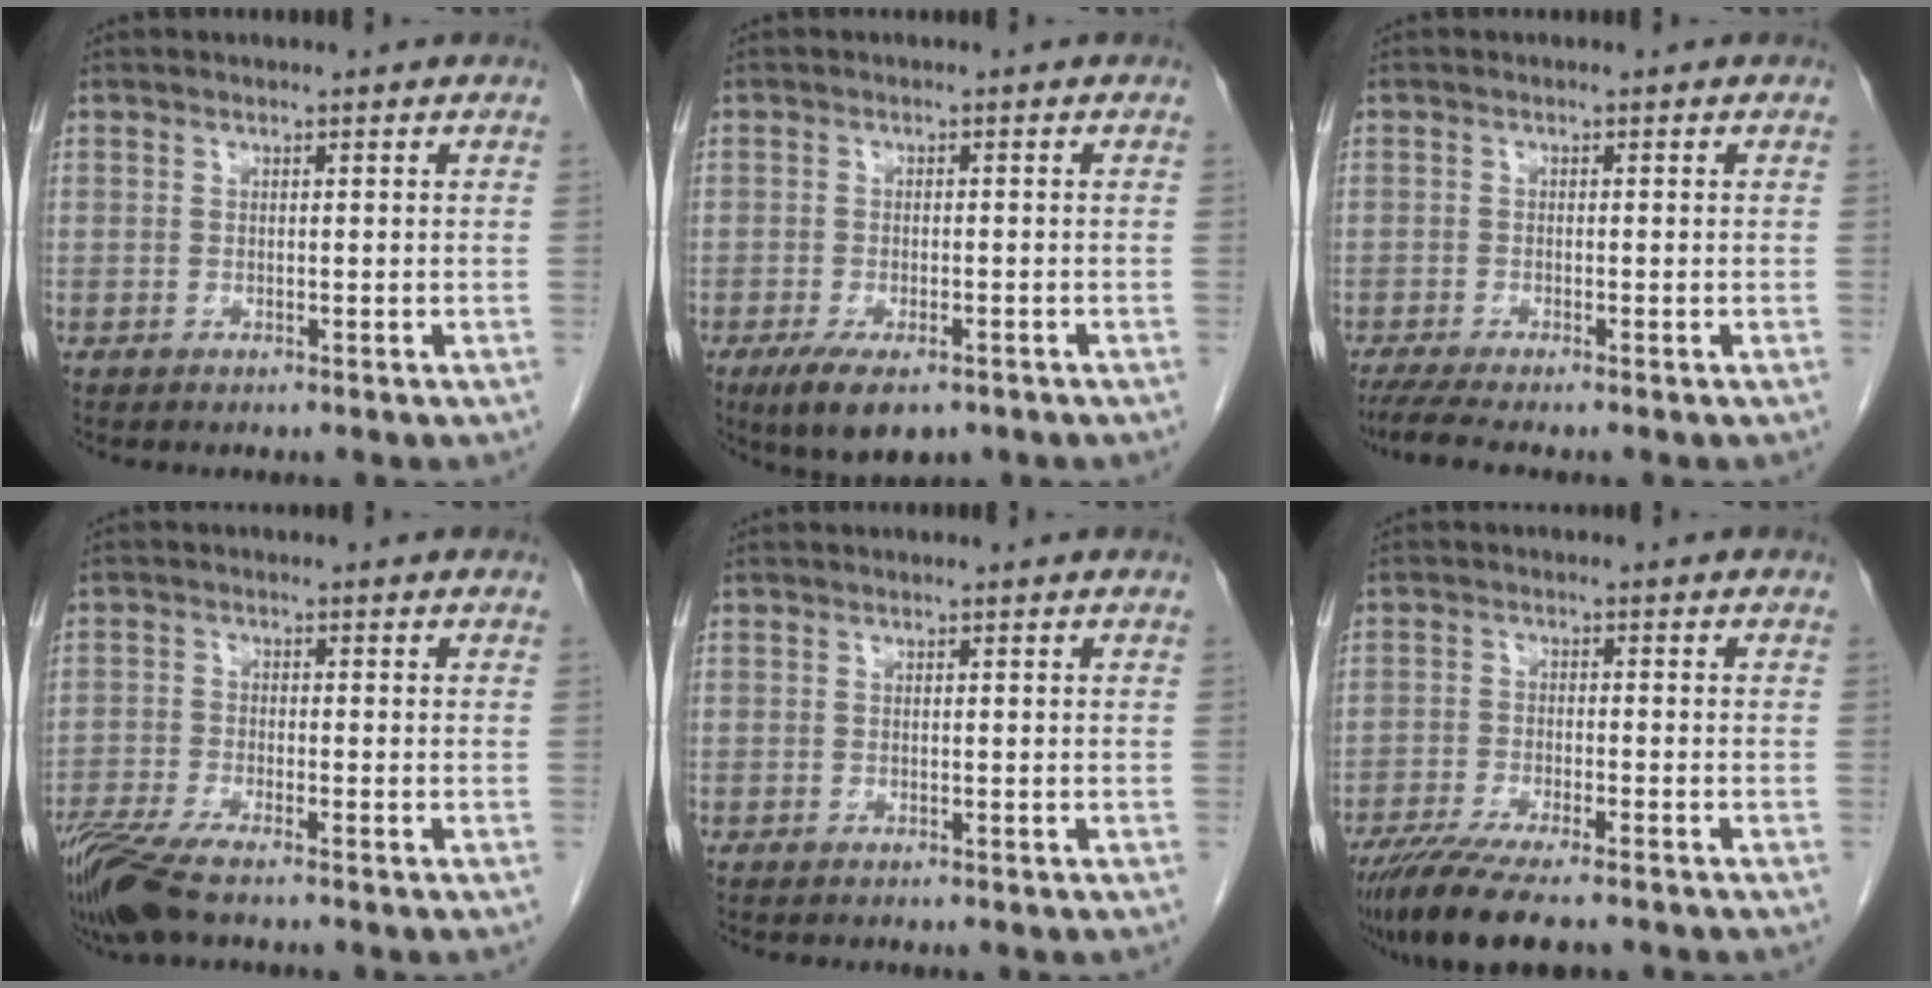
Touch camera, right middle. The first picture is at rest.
{"total": 6.7, "force": [-4.4, 2.5, 4.3], "torque": [-0.074, -0.012, -0.070]}
{"total": 3.8, "force": [-3.1, -0.3, 2.1], "torque": [-0.041, -0.012, -0.058]}
{"total": 8.4, "force": [-6.5, 1.2, 5.2], "torque": [-0.101, -0.022, -0.120]}
{"total": 0.0}
{"total": 11.1, "force": [-9.0, 1.5, 6.4], "torque": [-0.100, -0.024, -0.145]}